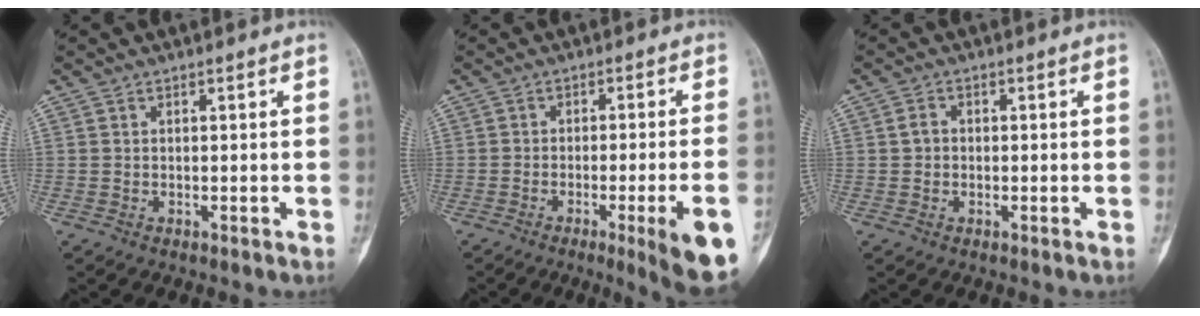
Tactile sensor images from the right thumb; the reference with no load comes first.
{"total": 12.1, "force": [-4.9, 1.2, 10.9], "torque": [-0.129, 0.005, -0.061]}
{"total": 1.9, "force": [-0.1, 1.7, 0.9], "torque": [-0.009, 0.010, -0.003]}